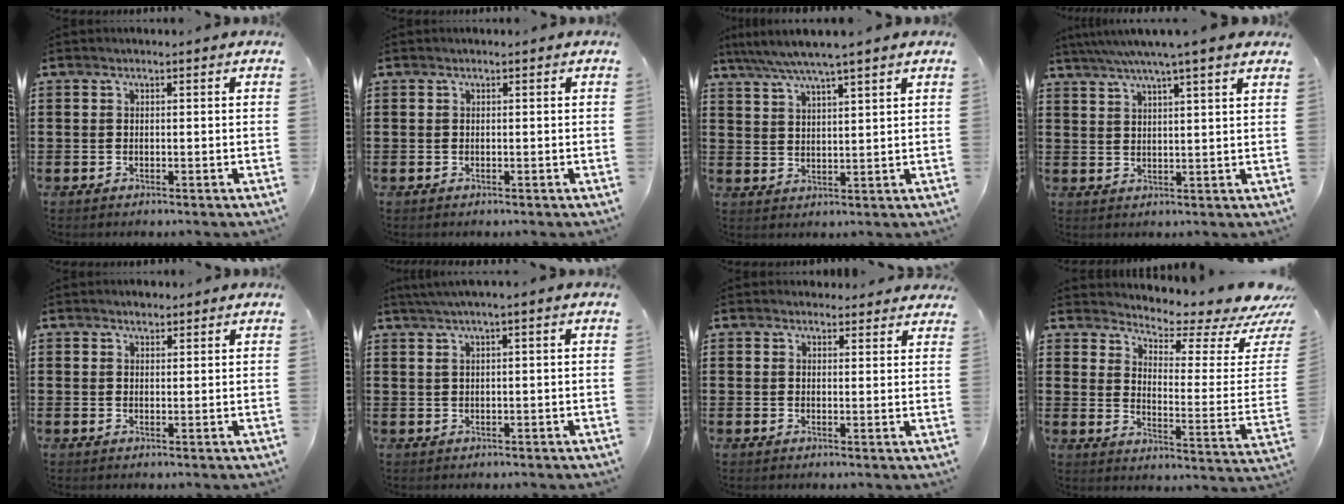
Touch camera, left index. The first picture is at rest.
{"total": 0.0}
{"total": 4.7, "force": [3.9, -0.4, 2.5], "torque": [-0.061, -0.015, 0.067]}
{"total": 5.1, "force": [4.0, -0.7, 3.1], "torque": [-0.071, -0.012, 0.068]}
{"total": 1.3, "force": [1.2, 0.5, 0.3], "torque": [0.002, -0.001, 0.021]}
{"total": 1.8, "force": [0.4, -0.1, 1.8], "torque": [-0.030, -0.001, 0.006]}
{"total": 2.0, "force": [1.9, 0.7, 0.1], "torque": [0.001, -0.001, 0.036]}
{"total": 4.6, "force": [4.1, 0.7, 2.1], "torque": [-0.051, -0.048, 0.062]}